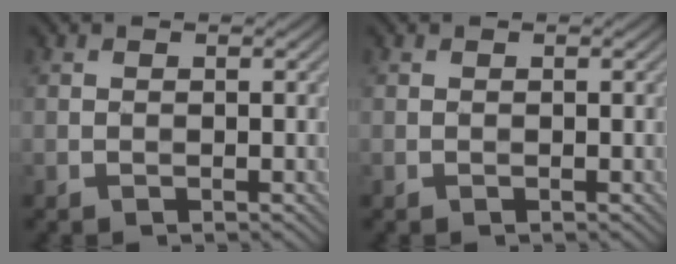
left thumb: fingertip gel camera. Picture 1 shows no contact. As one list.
[{"total": 0.0}]